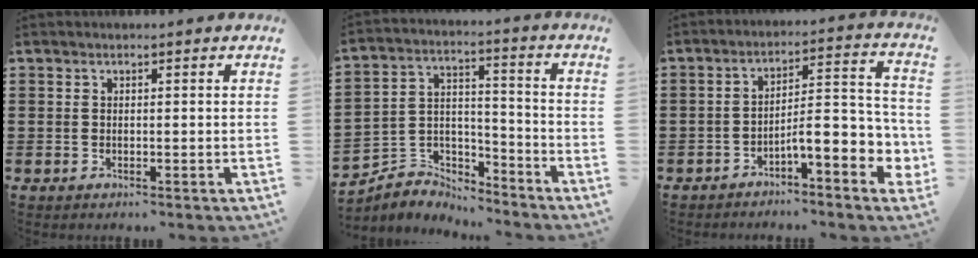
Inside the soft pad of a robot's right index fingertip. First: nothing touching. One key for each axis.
{"total": 4.9, "fx": -4.6, "fy": 1.7, "fz": 0.0, "tx": -0.019, "ty": 0.002, "tz": -0.098}
{"total": 7.5, "fx": -3.5, "fy": 2.4, "fz": 6.2, "tx": -0.088, "ty": -0.021, "tz": -0.068}